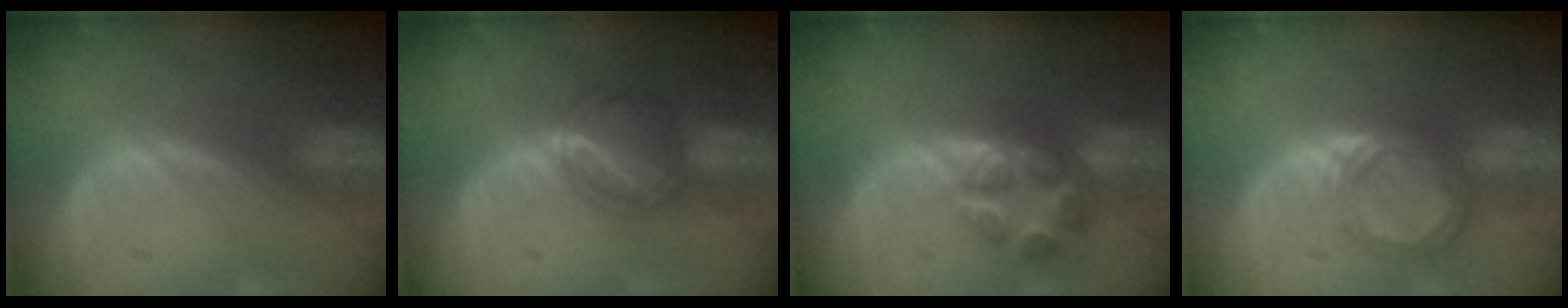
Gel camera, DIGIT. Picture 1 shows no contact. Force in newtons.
{"total": 6.1, "press": 5.6, "slide": 2.4}
{"total": 7.0, "press": 6.0, "slide": 3.8}
{"total": 5.6, "press": 5.3, "slide": 1.9}